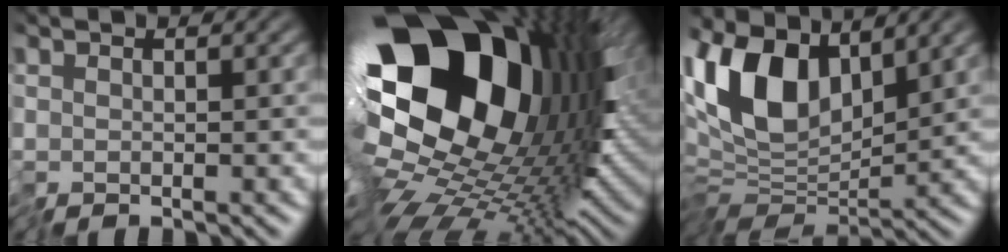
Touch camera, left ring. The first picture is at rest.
{"total": 20.8, "force": [4.0, 13.5, 15.3], "torque": [-0.266, -0.017, 0.078]}
{"total": 9.6, "force": [3.4, 5.4, 7.2], "torque": [-0.163, 0.004, 0.056]}